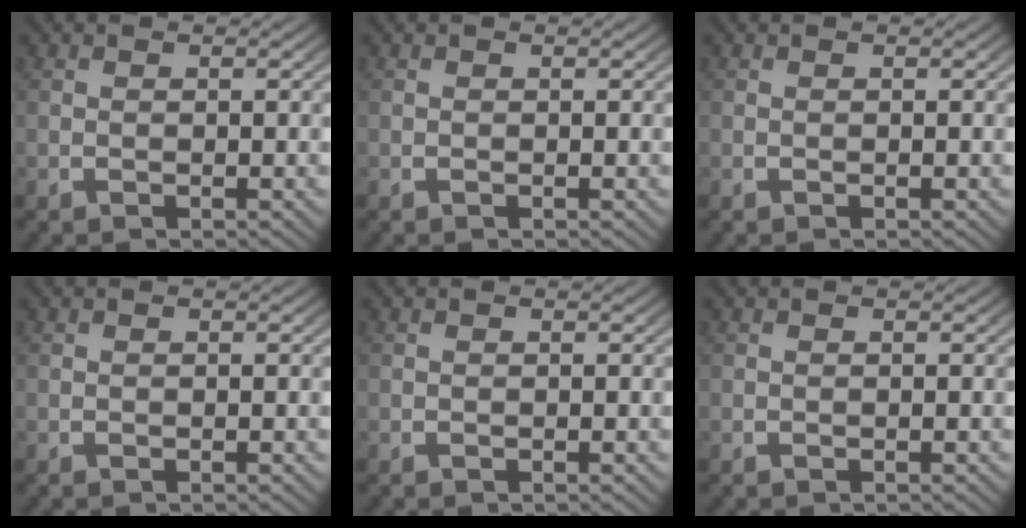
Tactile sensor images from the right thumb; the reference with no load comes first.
{"total": 0.0}
{"total": 0.0}
{"total": 0.0}
{"total": 0.0}
{"total": 0.0}